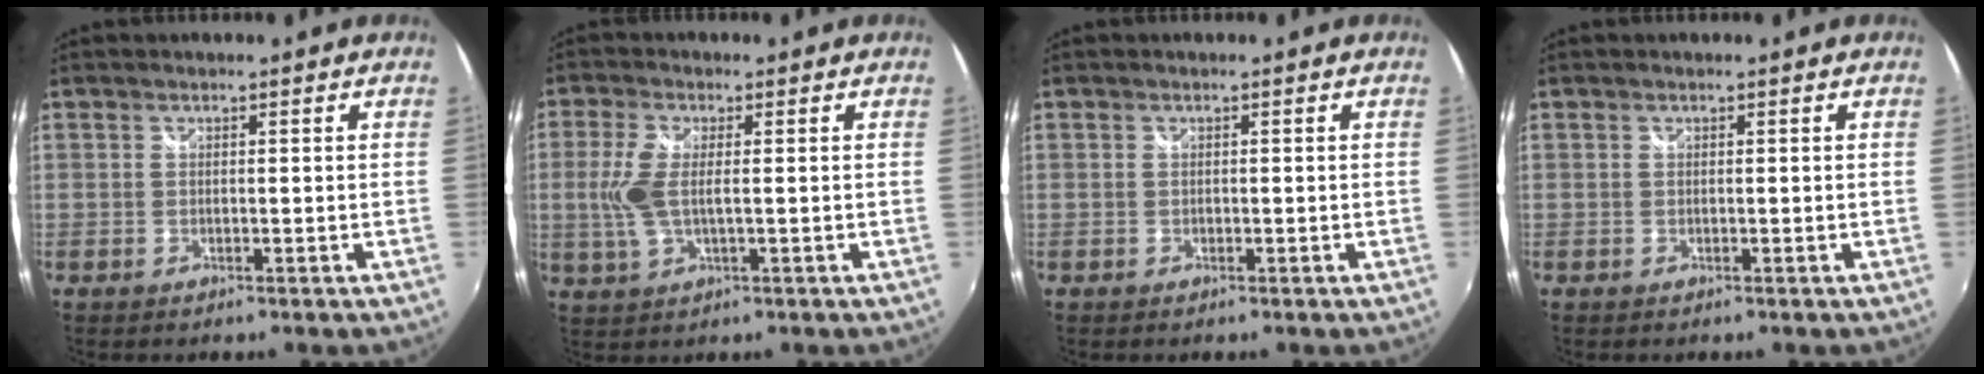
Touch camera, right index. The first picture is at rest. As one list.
[{"total": 6.8, "force": [0.0, 2.5, 6.3], "torque": [-0.140, -0.002, 0.001]}, {"total": 0.0}, {"total": 0.0}]